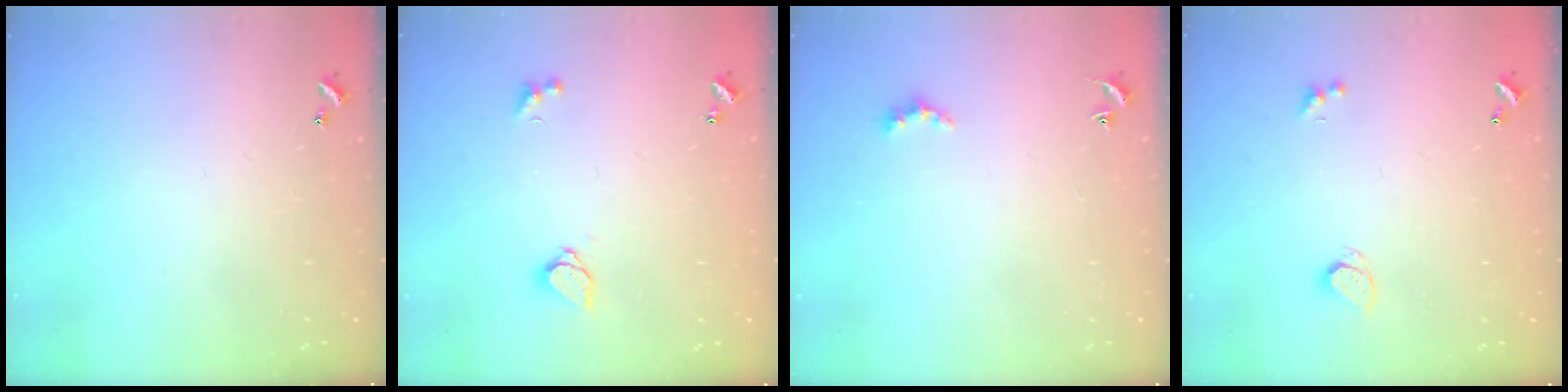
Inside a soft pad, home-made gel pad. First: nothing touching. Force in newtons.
{"total": 1.5, "press": 1.5, "slide": 0.4}
{"total": 2.2, "press": 2.2, "slide": 0.4}
{"total": 0.7, "press": 0.6, "slide": 0.4}